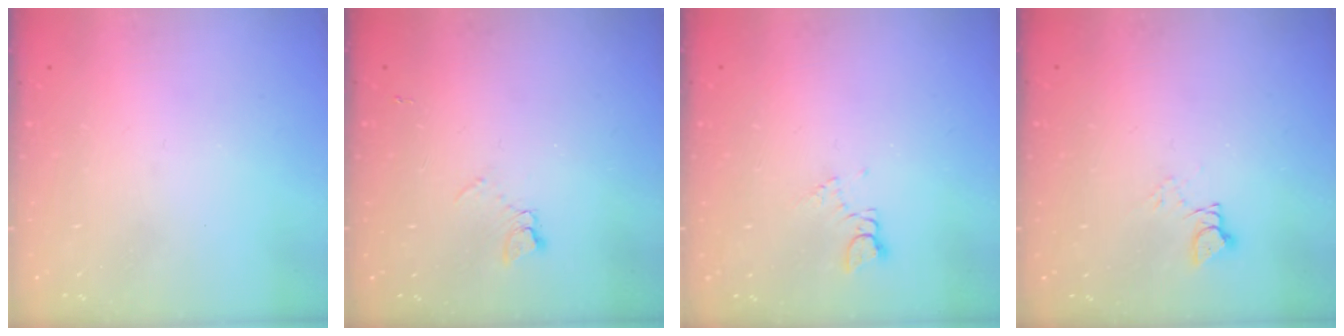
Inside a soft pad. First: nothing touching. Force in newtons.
{"total": 4.0, "press": 4.0, "slide": 0.6}
{"total": 1.9, "press": 1.8, "slide": 0.3}
{"total": 4.4, "press": 4.3, "slide": 0.5}